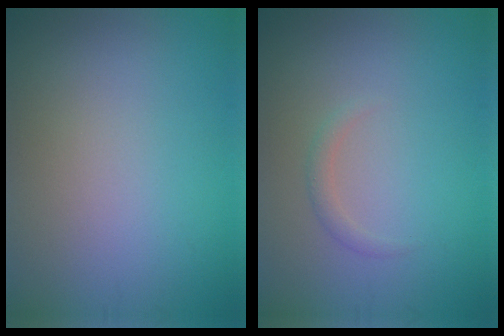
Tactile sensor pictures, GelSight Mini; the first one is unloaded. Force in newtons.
{"total": 1.0, "press": 1.0, "slide": 0.0}